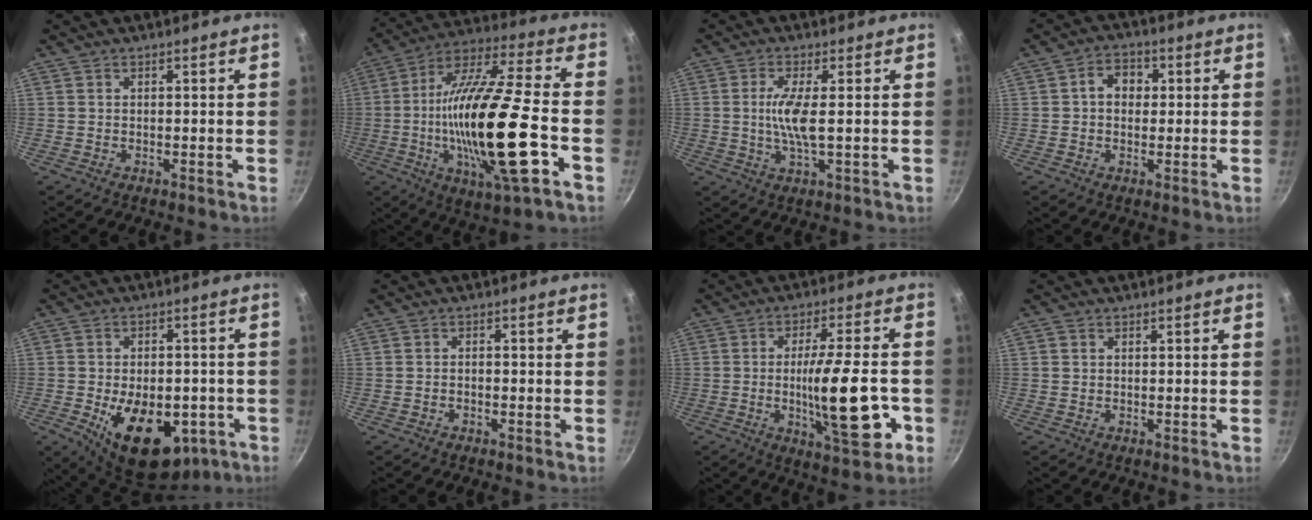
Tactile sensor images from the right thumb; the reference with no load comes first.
{"total": 25.5, "force": [-5.7, 5.9, 24.2], "torque": [-0.439, 0.013, -0.105]}
{"total": 6.3, "force": [0.2, 1.3, 6.1], "torque": [-0.136, -0.003, 0.005]}
{"total": 5.5, "force": [0.8, 4.3, 3.2], "torque": [-0.024, 0.011, 0.005]}
{"total": 18.4, "force": [-6.0, 10.9, 13.6], "torque": [-0.173, 0.005, -0.072]}
{"total": 1.1, "force": [-0.7, 0.6, 0.7], "torque": [-0.014, 0.010, -0.014]}
{"total": 16.3, "force": [-3.7, 4.3, 15.2], "torque": [-0.223, 0.008, -0.054]}
{"total": 0.7, "force": [0.1, 0.6, 0.2], "torque": [-0.002, 0.002, -0.001]}